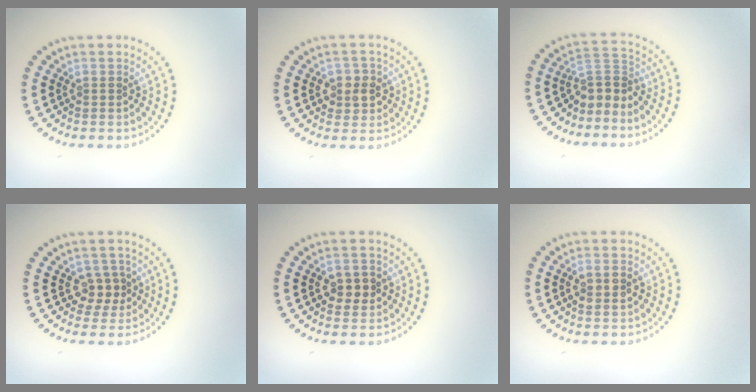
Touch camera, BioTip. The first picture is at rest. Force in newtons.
{"total": 2.2, "press": 2.1, "slide": 0.6}
{"total": 3.0, "press": 2.1, "slide": 2.2}
{"total": 2.2, "press": 2.0, "slide": 1.1}
{"total": 2.4, "press": 2.4, "slide": 0.3}
{"total": 2.1, "press": 2.0, "slide": 0.4}